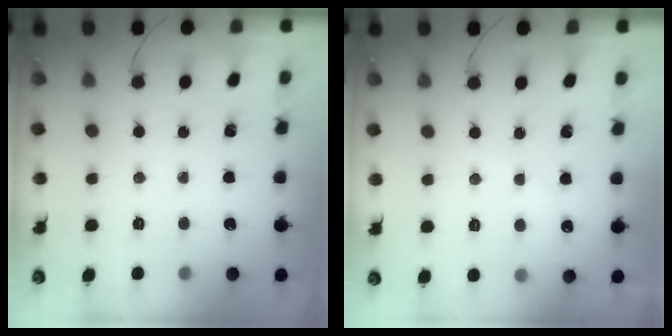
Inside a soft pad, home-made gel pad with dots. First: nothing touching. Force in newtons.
{"total": 5.6, "press": 5.4, "slide": 1.1}